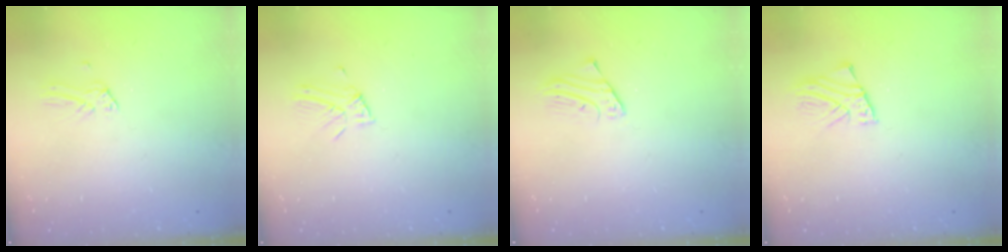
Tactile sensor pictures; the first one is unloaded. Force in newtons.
{"total": 4.3, "press": 4.3, "slide": 0.4}
{"total": 2.6, "press": 2.6, "slide": 0.2}
{"total": 2.2, "press": 2.2, "slide": 0.1}